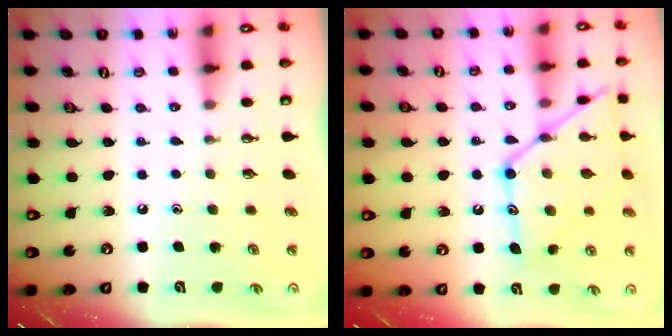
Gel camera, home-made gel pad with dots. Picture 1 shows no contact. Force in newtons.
{"total": 18.0, "press": 17.9, "slide": 1.5}